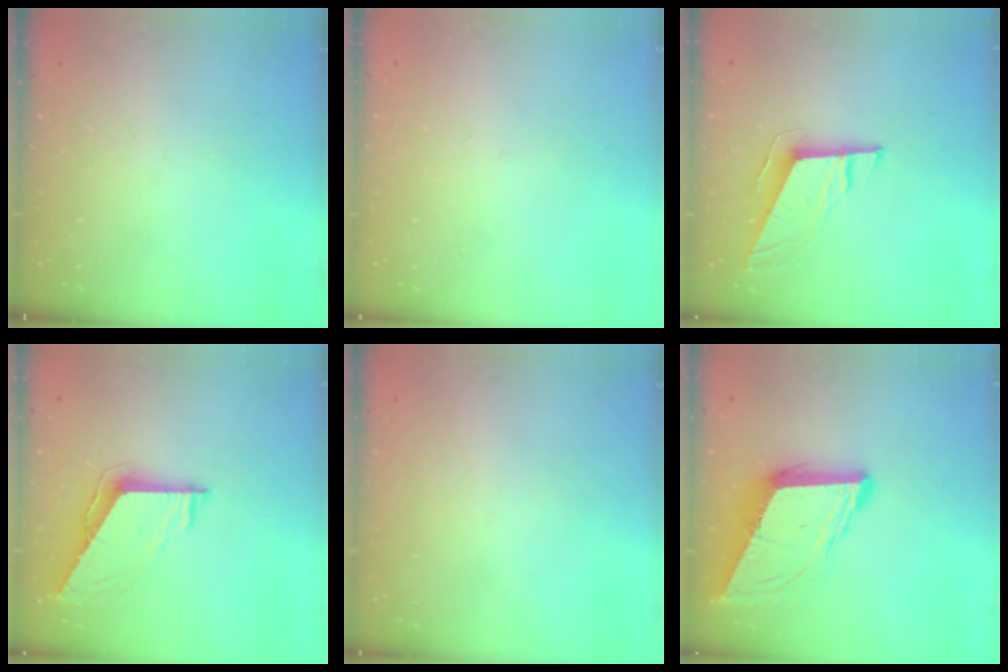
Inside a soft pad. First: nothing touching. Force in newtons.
{"total": 1.4, "press": 1.4, "slide": 0.1}
{"total": 10.5, "press": 10.0, "slide": 3.2}
{"total": 8.1, "press": 8.1, "slide": 0.5}
{"total": 1.6, "press": 1.6, "slide": 0.1}
{"total": 11.6, "press": 11.0, "slide": 3.8}